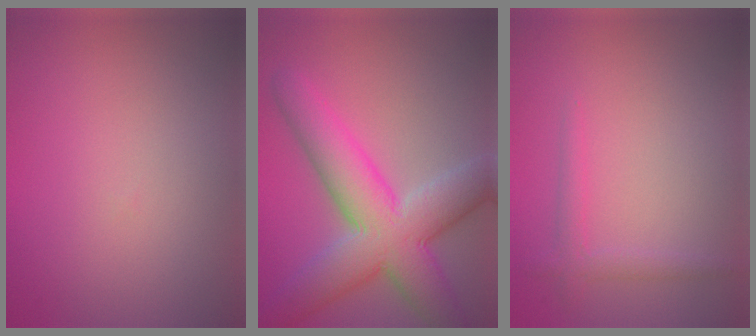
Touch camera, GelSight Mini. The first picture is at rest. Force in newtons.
{"total": 10.2, "press": 10.1, "slide": 0.6}
{"total": 1.6, "press": 1.6, "slide": 0.1}